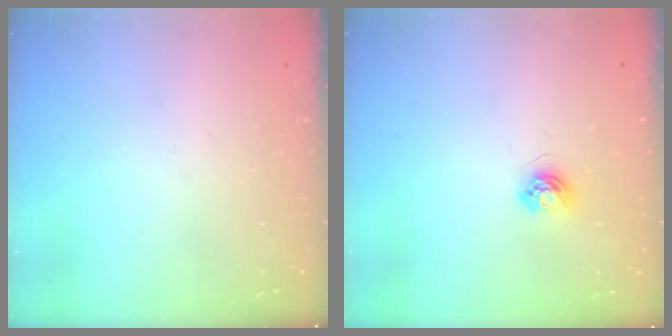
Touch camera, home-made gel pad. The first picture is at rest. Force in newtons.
{"total": 4.4, "press": 4.4, "slide": 0.5}